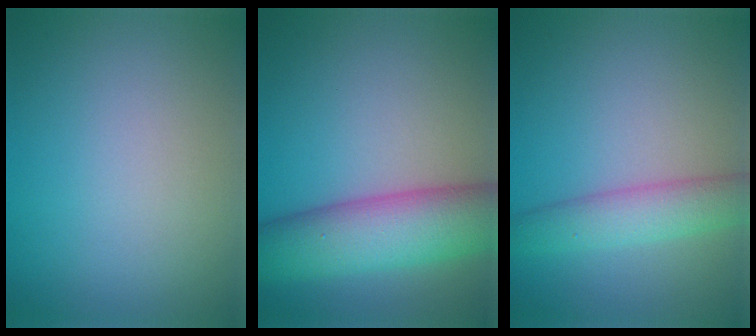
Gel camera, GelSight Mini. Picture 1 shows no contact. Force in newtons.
{"total": 8.5, "press": 8.5, "slide": 0.3}
{"total": 3.8, "press": 3.8, "slide": 0.1}